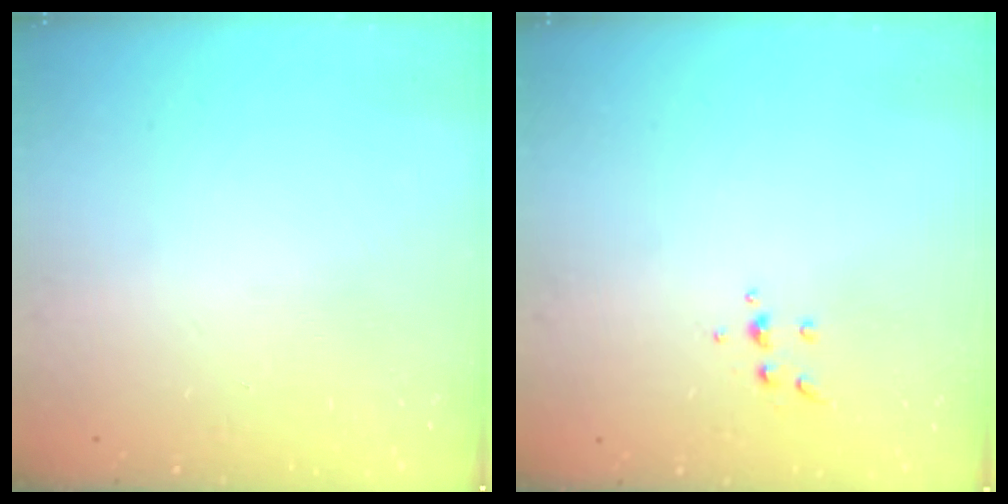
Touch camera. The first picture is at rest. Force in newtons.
{"total": 5.0, "press": 4.9, "slide": 0.8}